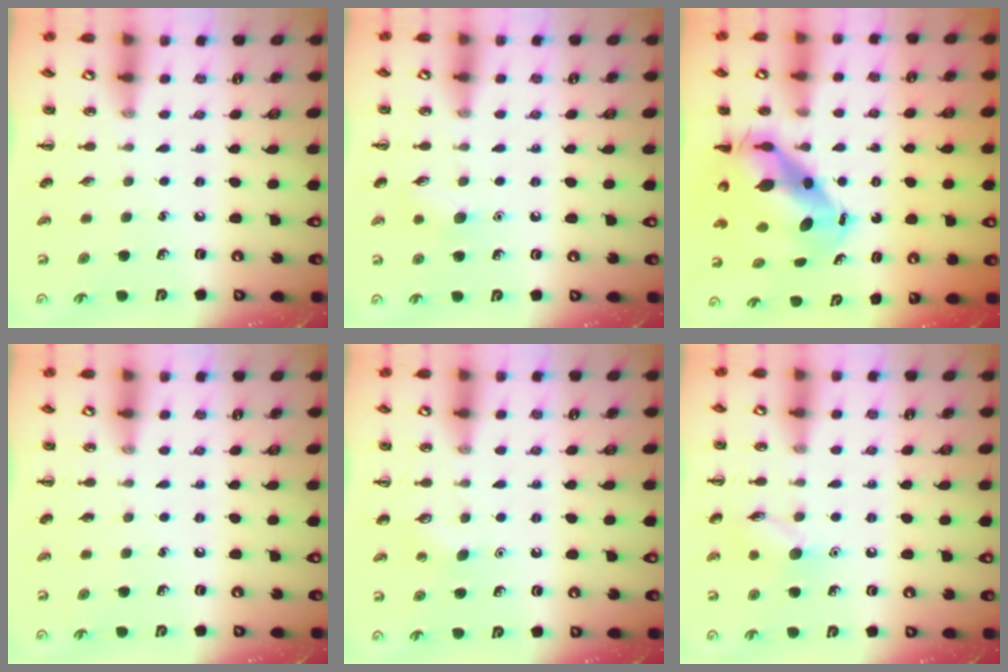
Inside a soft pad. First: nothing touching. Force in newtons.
{"total": 6.7, "press": 6.6, "slide": 1.3}
{"total": 8.7, "press": 8.4, "slide": 2.2}
{"total": 0.0}
{"total": 2.8, "press": 2.7, "slide": 0.7}
{"total": 8.5, "press": 8.4, "slide": 1.2}